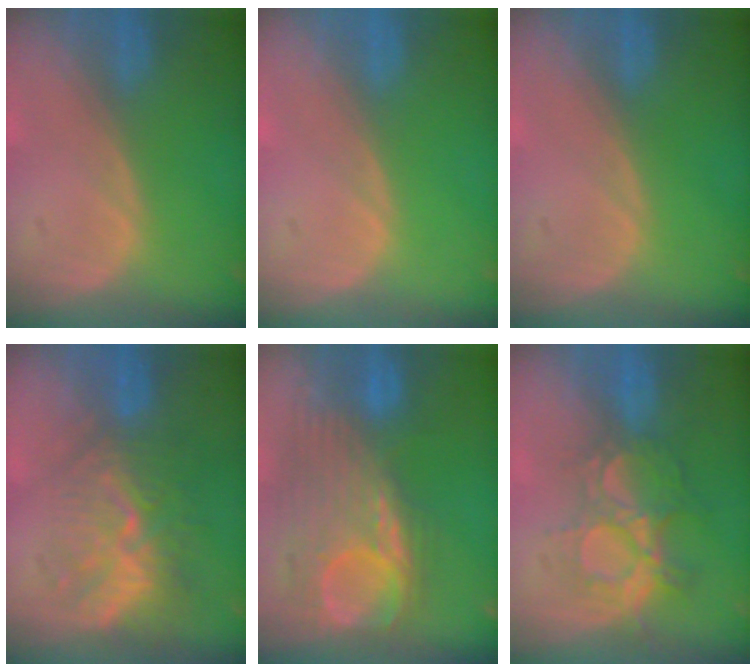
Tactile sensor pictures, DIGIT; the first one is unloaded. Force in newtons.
{"total": 0.0}
{"total": 0.0}
{"total": 9.6, "press": 8.5, "slide": 4.4}
{"total": 11.0, "press": 10.4, "slide": 3.5}
{"total": 9.3, "press": 7.9, "slide": 4.9}